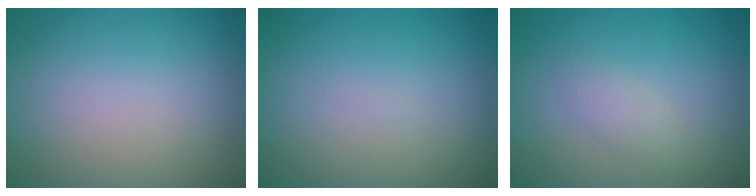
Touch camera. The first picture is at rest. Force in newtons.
{"total": 0.0}
{"total": 1.4, "press": 1.4, "slide": 0.1}